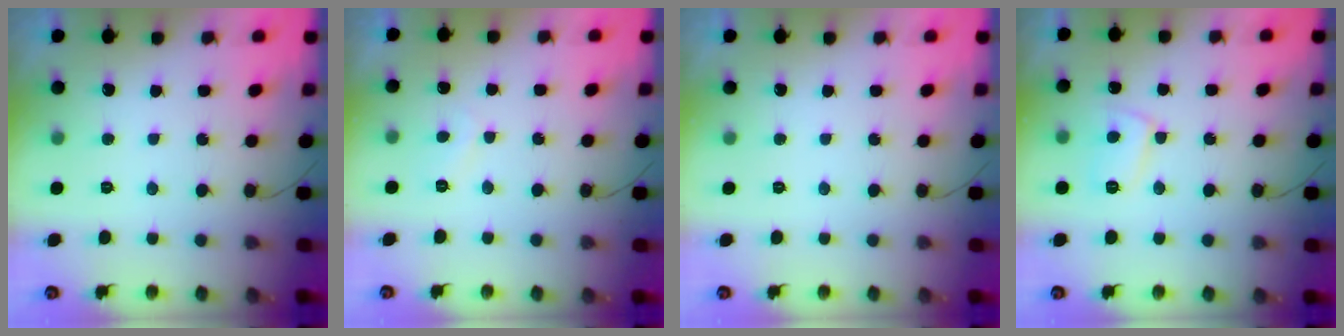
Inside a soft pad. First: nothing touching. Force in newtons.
{"total": 2.1, "press": 2.1, "slide": 0.3}
{"total": 0.0}
{"total": 7.3, "press": 7.3, "slide": 0.7}